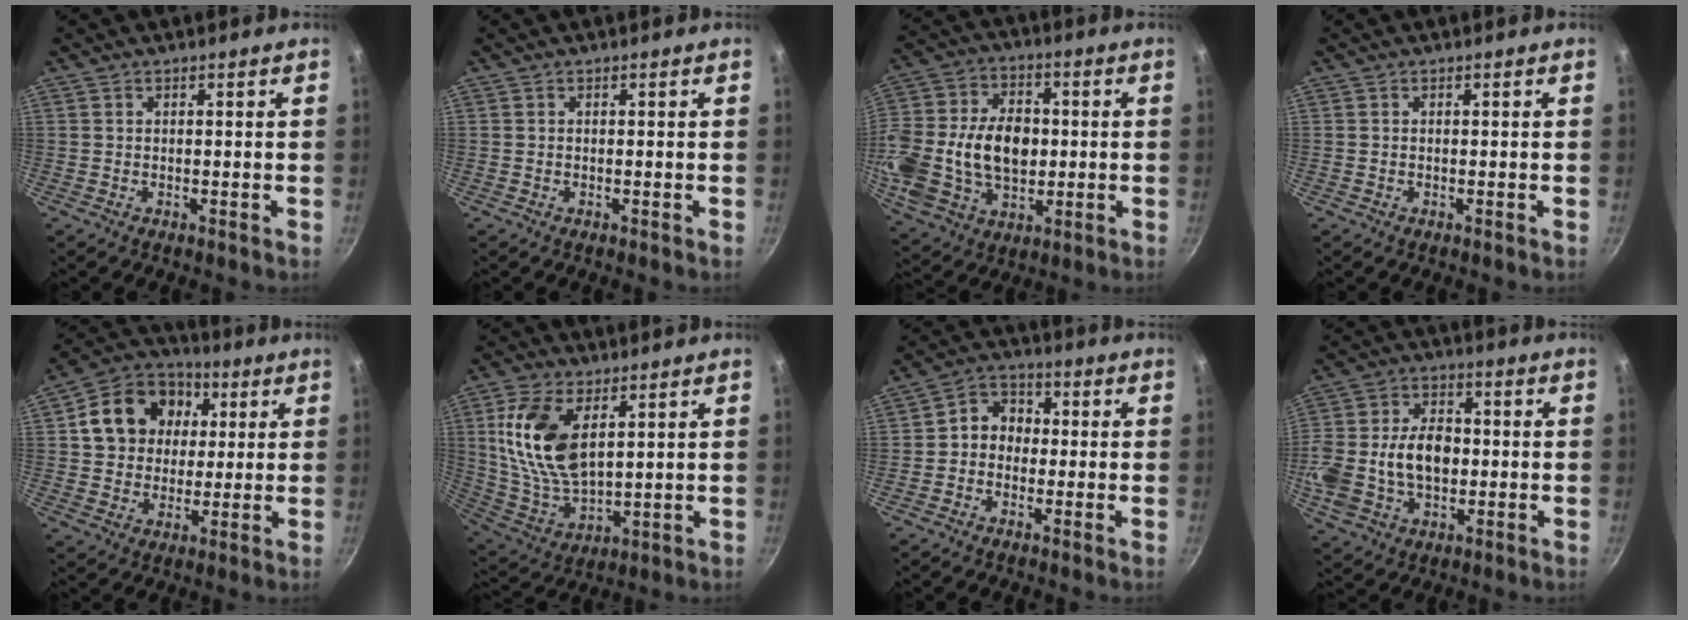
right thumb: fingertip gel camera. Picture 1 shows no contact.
{"total": 0.0}
{"total": 23.6, "force": [0.0, 16.8, 16.6], "torque": [-0.340, 0.023, 0.005]}
{"total": 0.0}
{"total": 15.4, "force": [3.5, 12.7, 7.9], "torque": [-0.114, 0.019, 0.049]}
{"total": 16.1, "force": [4.7, 8.7, 12.7], "torque": [-0.240, -0.020, 0.103]}
{"total": 6.4, "force": [-0.4, 5.5, 3.4], "torque": [-0.022, 0.021, -0.025]}
{"total": 18.1, "force": [-1.2, 12.6, 12.9], "torque": [-0.247, 0.030, -0.020]}